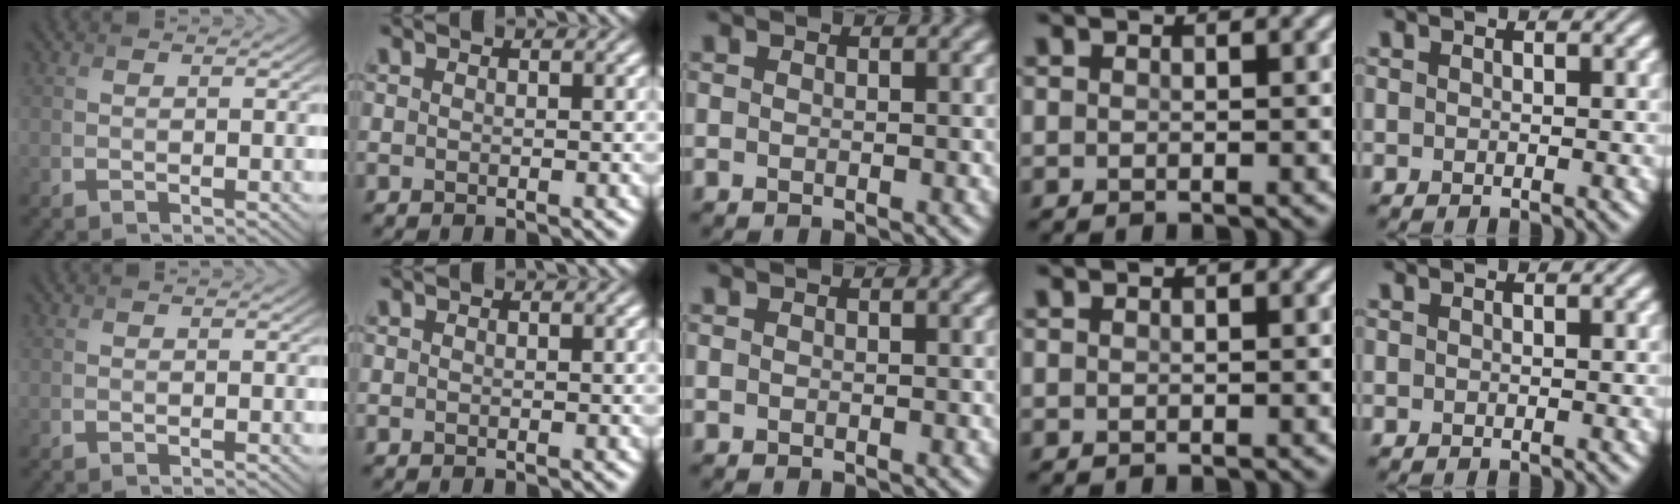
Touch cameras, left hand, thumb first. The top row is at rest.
{"middle": {"total": 0.6, "force": [0.3, -0.2, -0.5], "torque": [0.012, 0.006, 0.005]}}